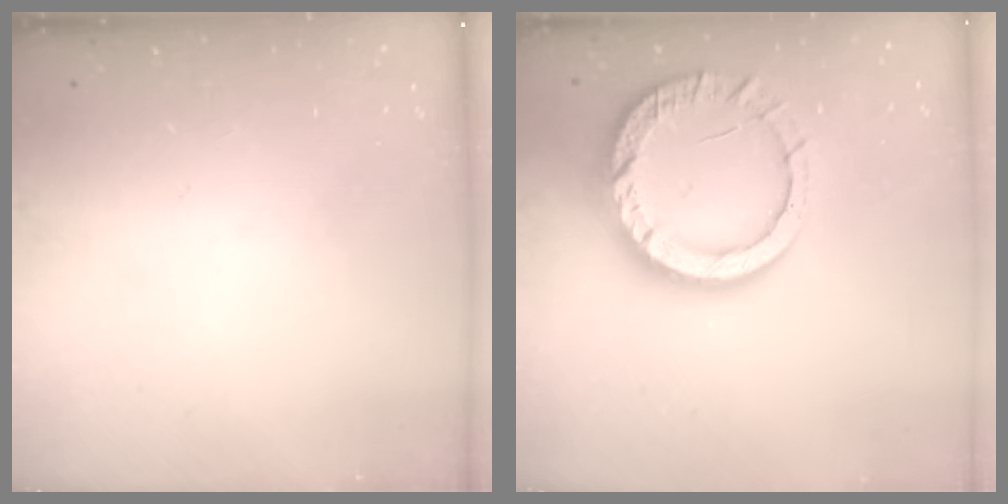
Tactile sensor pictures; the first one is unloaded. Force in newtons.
{"total": 15.1, "press": 15.0, "slide": 1.1}